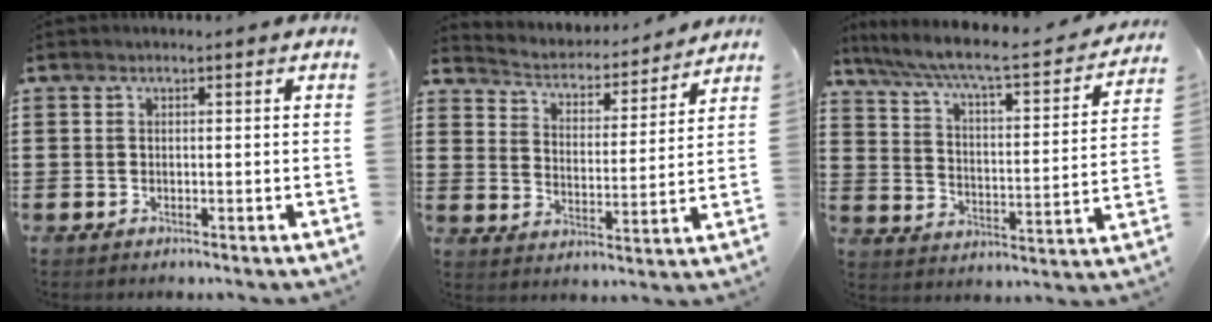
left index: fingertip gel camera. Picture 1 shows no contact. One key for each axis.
{"total": 3.2, "fx": 3.1, "fy": 0.5, "fz": 0.4, "tx": -0.029, "ty": -0.032, "tz": 0.044}
{"total": 6.3, "fx": 5.3, "fy": 0.3, "fz": 3.4, "tx": -0.089, "ty": -0.038, "tz": 0.082}